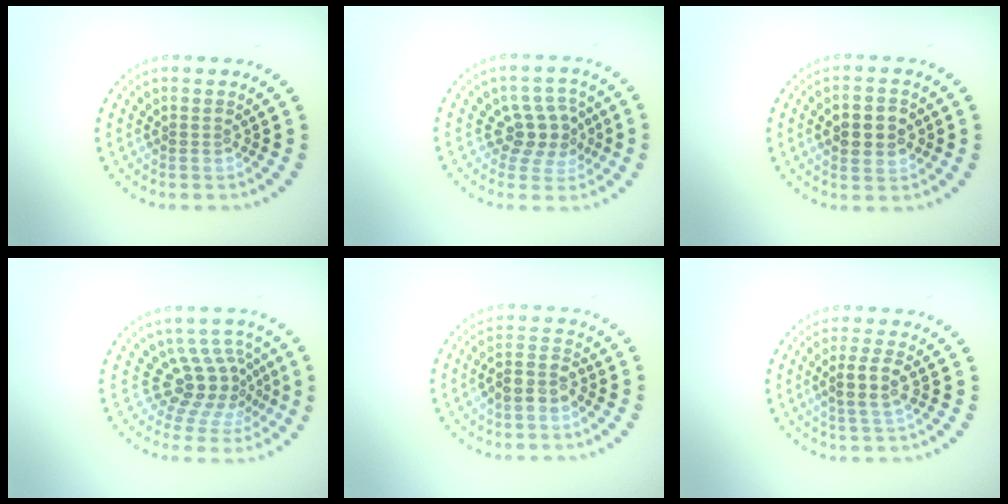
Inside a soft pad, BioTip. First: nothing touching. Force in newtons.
{"total": 3.2, "press": 2.9, "slide": 1.5}
{"total": 4.5, "press": 4.5, "slide": 0.3}
{"total": 4.4, "press": 2.9, "slide": 3.2}
{"total": 2.4, "press": 2.1, "slide": 1.2}
{"total": 2.5, "press": 2.2, "slide": 1.1}